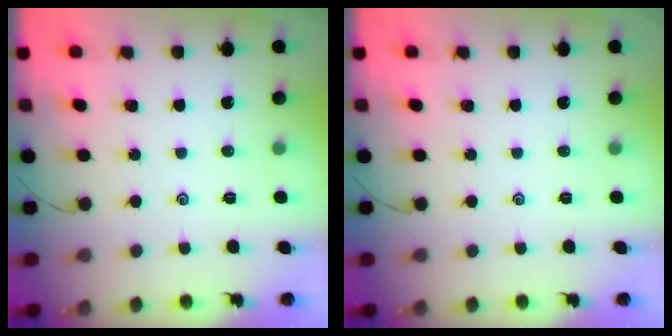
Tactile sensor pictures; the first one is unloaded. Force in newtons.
{"total": 0.0}